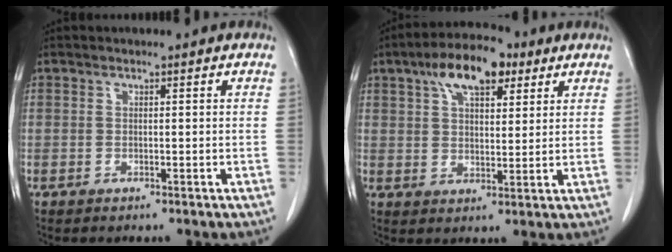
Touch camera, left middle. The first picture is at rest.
{"total": 10.0, "force": [5.6, 4.2, 7.2], "torque": [-0.128, 0.024, 0.094]}